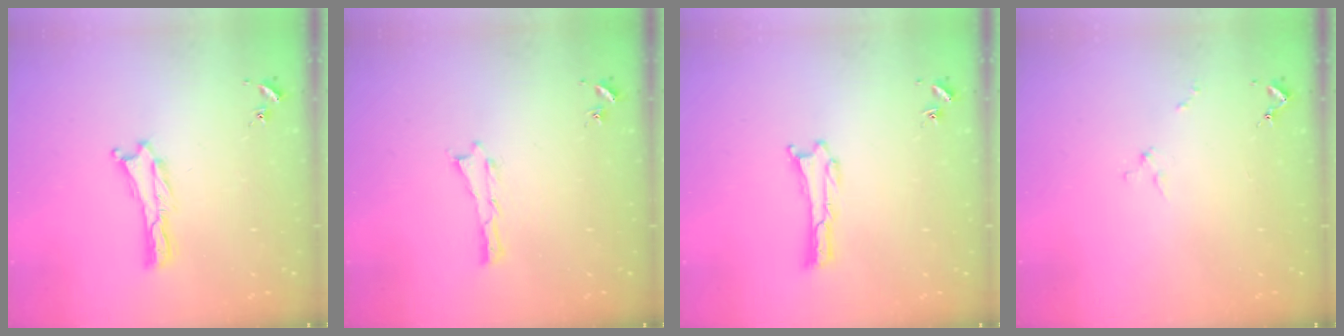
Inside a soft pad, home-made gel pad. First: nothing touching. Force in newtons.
{"total": 0.0}
{"total": 0.0}
{"total": 1.3, "press": 1.2, "slide": 0.1}